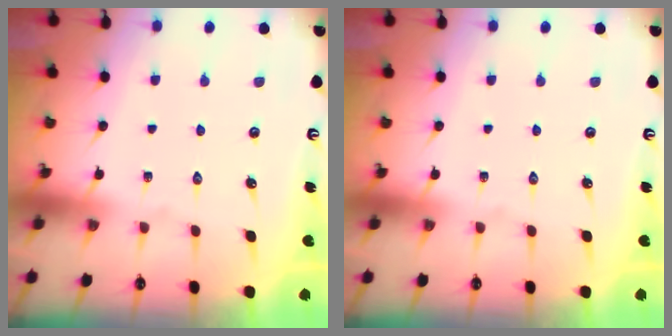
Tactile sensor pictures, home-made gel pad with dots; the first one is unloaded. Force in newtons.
{"total": 0.0}